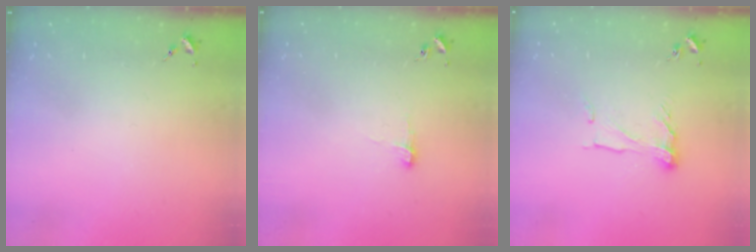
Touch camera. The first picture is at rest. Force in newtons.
{"total": 6.8, "press": 6.8, "slide": 0.7}
{"total": 9.0, "press": 9.0, "slide": 0.3}